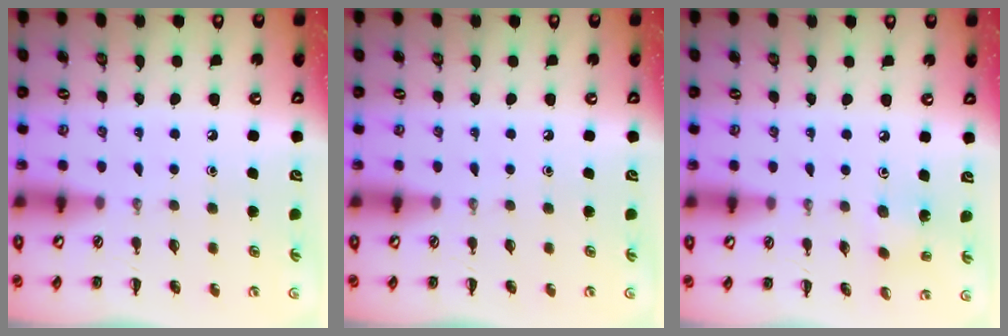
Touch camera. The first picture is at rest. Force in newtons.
{"total": 0.0}
{"total": 1.7, "press": 1.6, "slide": 0.6}